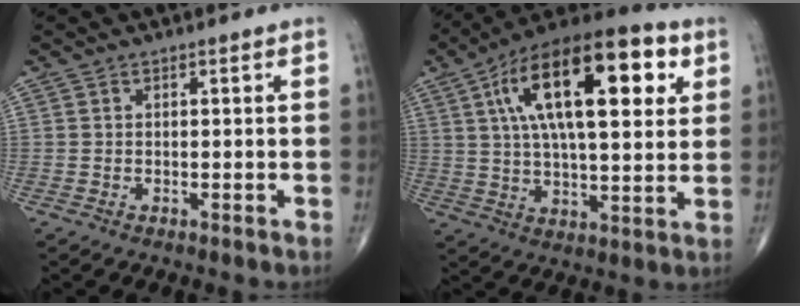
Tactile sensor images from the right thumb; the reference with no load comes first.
{"total": 24.5, "force": [8.1, 9.9, 20.9], "torque": [-0.334, 0.009, 0.121]}